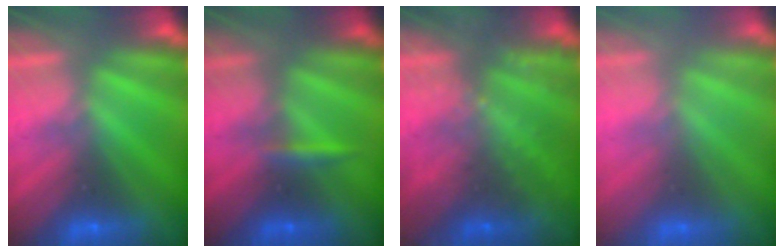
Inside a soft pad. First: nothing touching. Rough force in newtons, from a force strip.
{"total": 2.4}
{"total": 8.8}
{"total": 3.1}